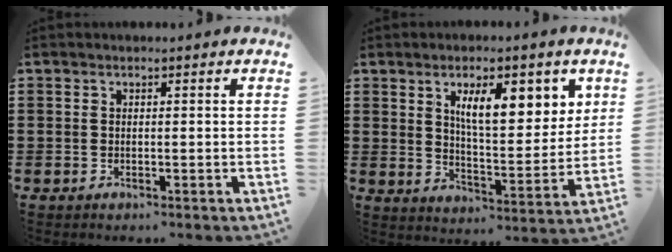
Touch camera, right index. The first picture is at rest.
{"total": 9.8, "force": [4.4, 3.7, 8.0], "torque": [-0.134, -0.002, 0.070]}